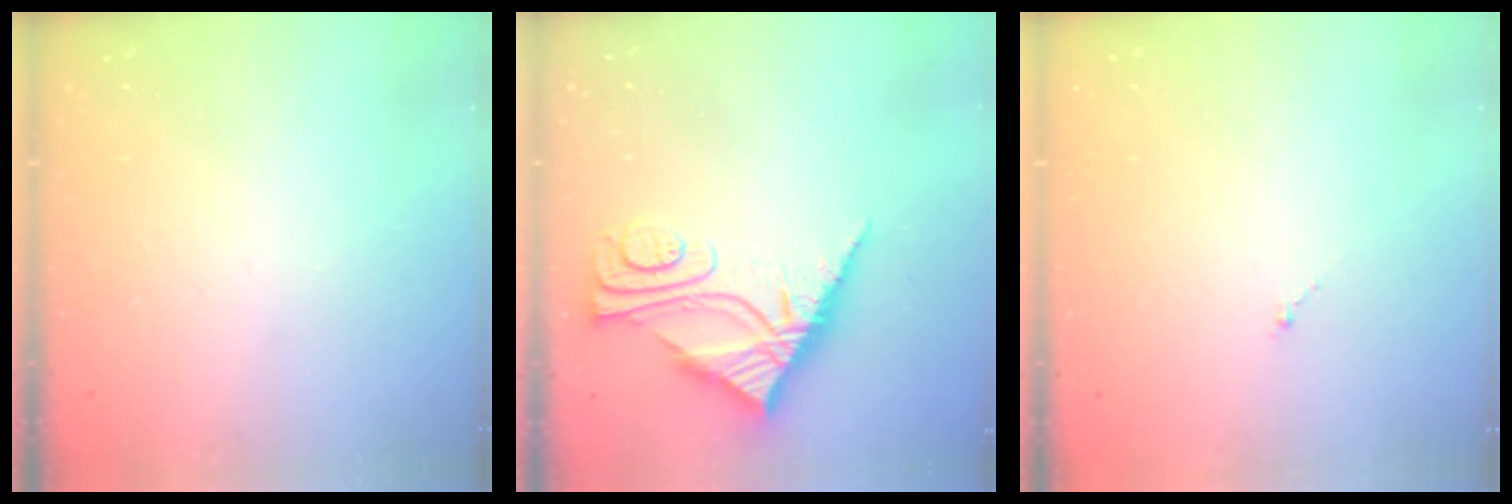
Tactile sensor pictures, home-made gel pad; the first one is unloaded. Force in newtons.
{"total": 8.8, "press": 8.8, "slide": 0.7}
{"total": 0.0}